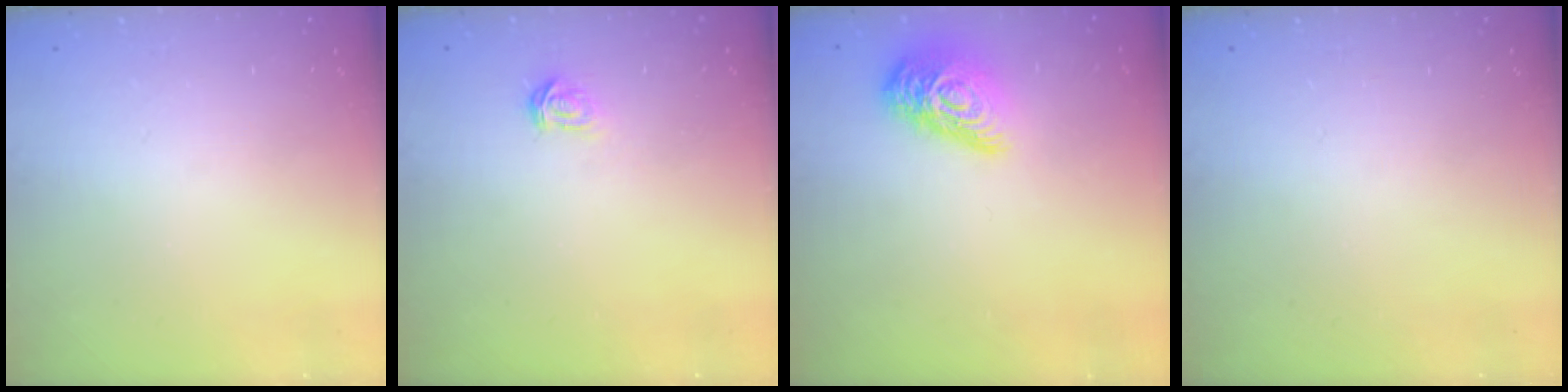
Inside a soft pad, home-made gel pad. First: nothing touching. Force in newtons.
{"total": 2.1, "press": 2.1, "slide": 0.2}
{"total": 14.2, "press": 14.1, "slide": 0.5}
{"total": 0.0}